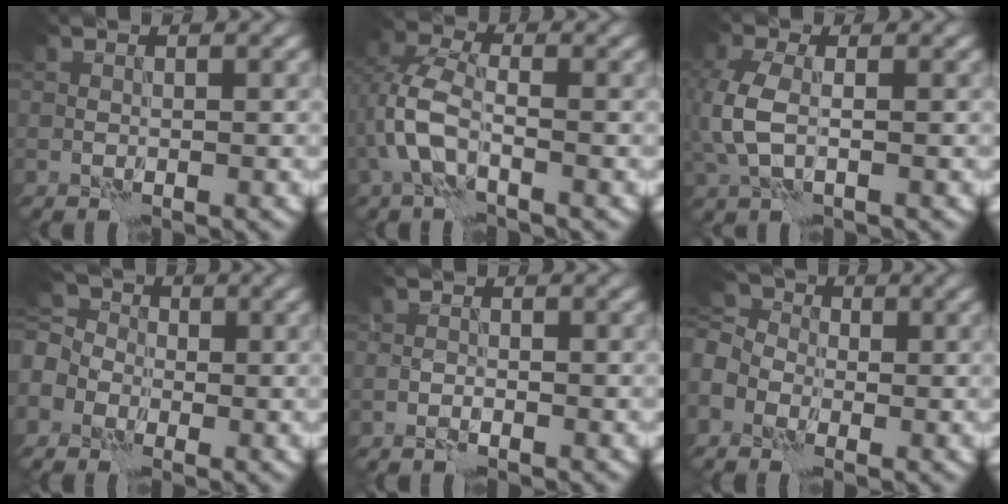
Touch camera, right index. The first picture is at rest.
{"total": 4.0, "force": [-1.2, 1.9, 3.3], "torque": [-0.079, 0.010, -0.032]}
{"total": 3.8, "force": [0.0, 2.0, 3.2], "torque": [-0.091, 0.002, -0.001]}
{"total": 4.6, "force": [-2.0, 3.7, 2.0], "torque": [-0.054, 0.005, -0.041]}
{"total": 0.8, "force": [-0.6, 0.3, 0.4], "torque": [-0.010, 0.001, -0.012]}
{"total": 5.7, "force": [-2.5, 4.2, 2.9], "torque": [-0.078, -0.003, -0.045]}